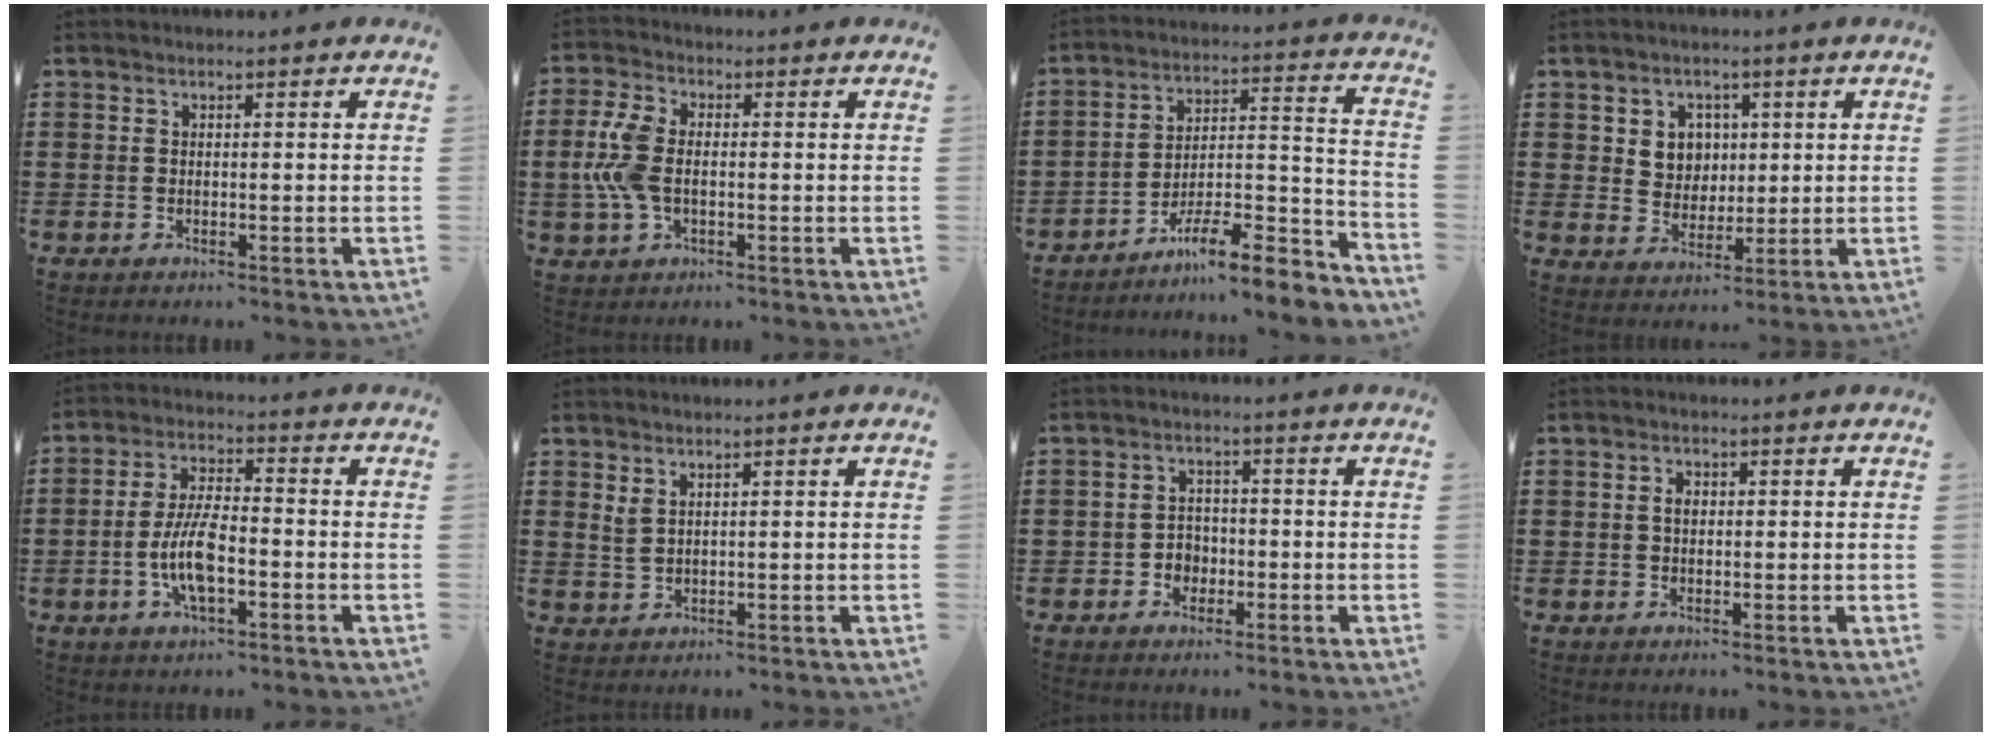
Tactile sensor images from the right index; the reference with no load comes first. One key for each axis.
{"total": 7.2, "fx": -0.4, "fy": 4.2, "fz": 5.8, "tx": -0.150, "ty": -0.002, "tz": -0.016}
{"total": 9.0, "fx": -7.7, "fy": 1.2, "fz": 4.5, "tx": -0.059, "ty": 0.014, "tz": -0.145}
{"total": 5.1, "fx": 1.5, "fy": 4.6, "fz": 1.6, "tx": -0.037, "ty": 0.010, "tz": 0.022}
{"total": 8.2, "fx": -2.3, "fy": 2.8, "fz": 7.3, "tx": -0.165, "ty": -0.008, "tz": -0.048}
{"total": 2.0, "fx": 1.5, "fy": 0.7, "fz": 1.0, "tx": -0.021, "ty": 0.003, "tz": 0.029}
{"total": 2.9, "fx": -1.3, "fy": 2.4, "fz": 0.9, "tx": -0.025, "ty": 0.005, "tz": -0.029}
{"total": 1.7, "fx": 0.2, "fy": 1.1, "fz": 1.3, "tx": -0.027, "ty": 0.007, "tz": 0.003}